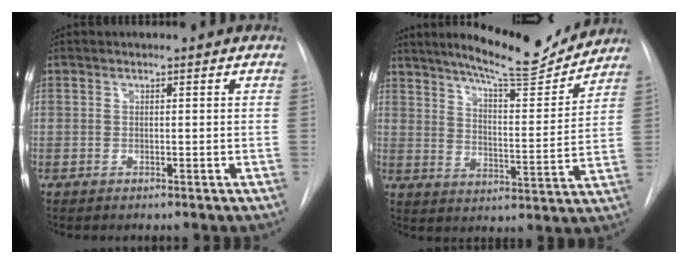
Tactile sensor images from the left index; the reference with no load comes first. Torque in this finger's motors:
{"motor_torque": [0.94, -1.20, 0.21, 0.06]}